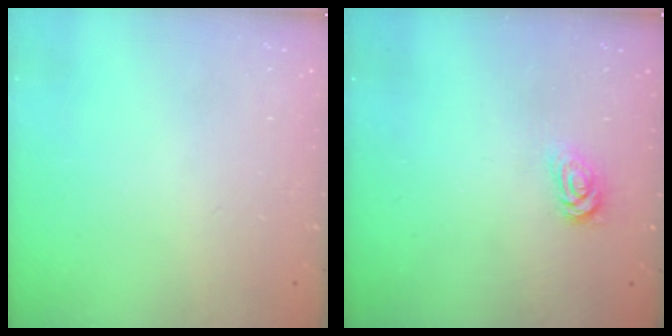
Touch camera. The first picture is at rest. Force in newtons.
{"total": 2.5, "press": 2.5, "slide": 0.4}